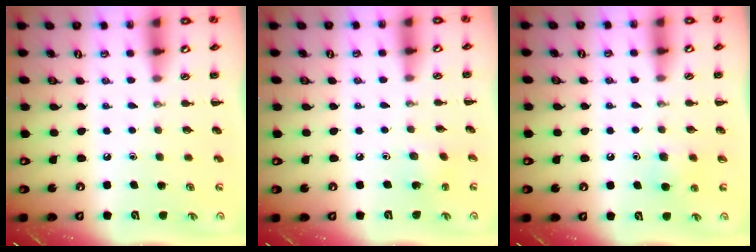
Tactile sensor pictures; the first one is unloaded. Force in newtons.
{"total": 2.2, "press": 2.0, "slide": 0.7}
{"total": 5.9, "press": 5.8, "slide": 1.5}